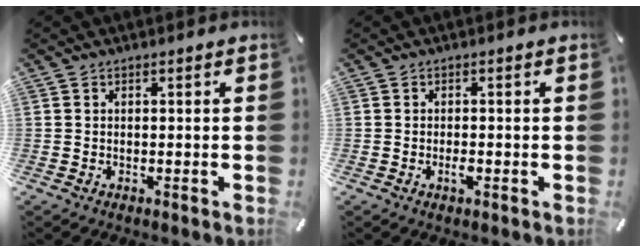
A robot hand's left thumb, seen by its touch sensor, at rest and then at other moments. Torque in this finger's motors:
{"motor_torque": [1.37, 2.36, 0.43, 0.04, 0.02]}